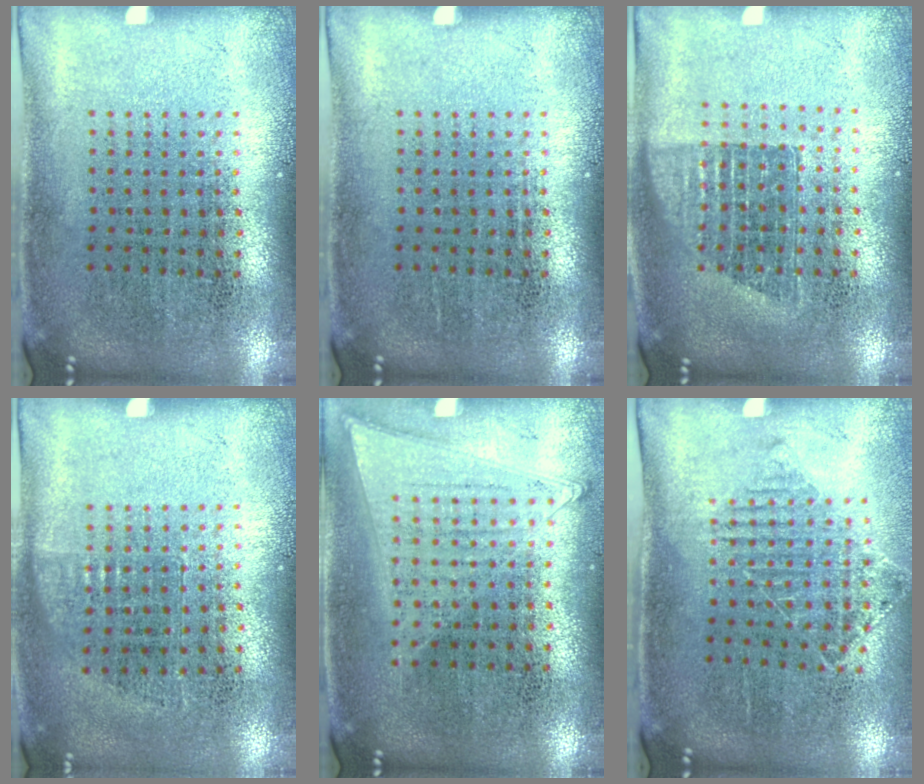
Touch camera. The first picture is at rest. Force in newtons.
{"total": 0.0}
{"total": 1.3, "press": 1.1, "slide": 0.8}
{"total": 0.6, "press": 0.6, "slide": 0.3}
{"total": 1.1, "press": 1.0, "slide": 0.3}
{"total": 1.1, "press": 1.0, "slide": 0.5}